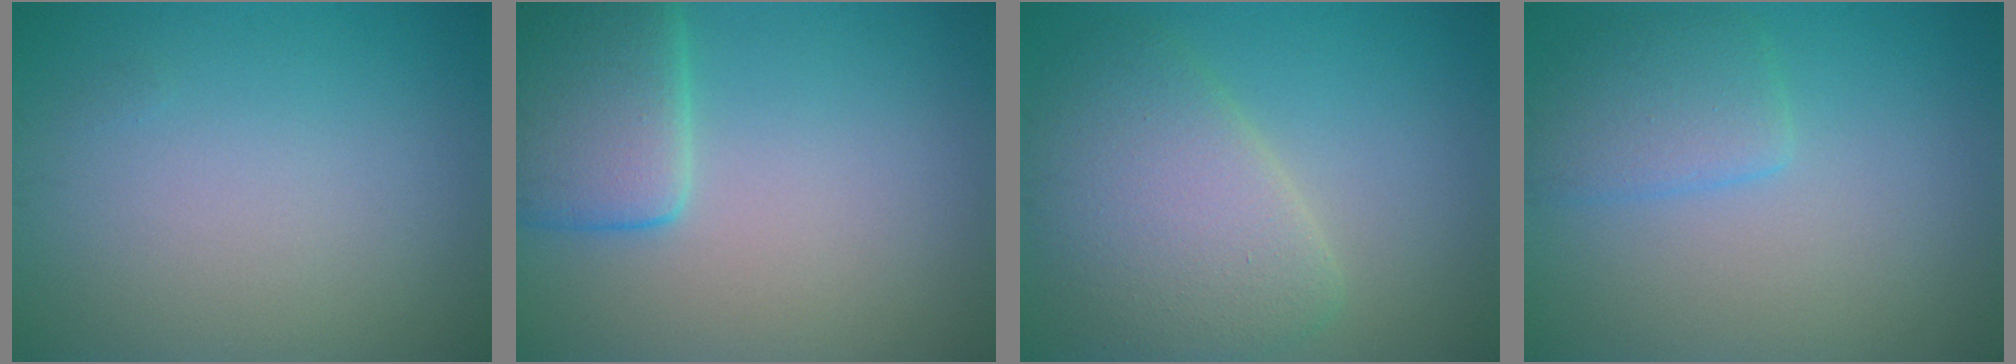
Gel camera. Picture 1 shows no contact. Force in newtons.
{"total": 5.5, "press": 5.5, "slide": 0.5}
{"total": 6.1, "press": 6.1, "slide": 0.6}
{"total": 2.8, "press": 2.8, "slide": 0.3}